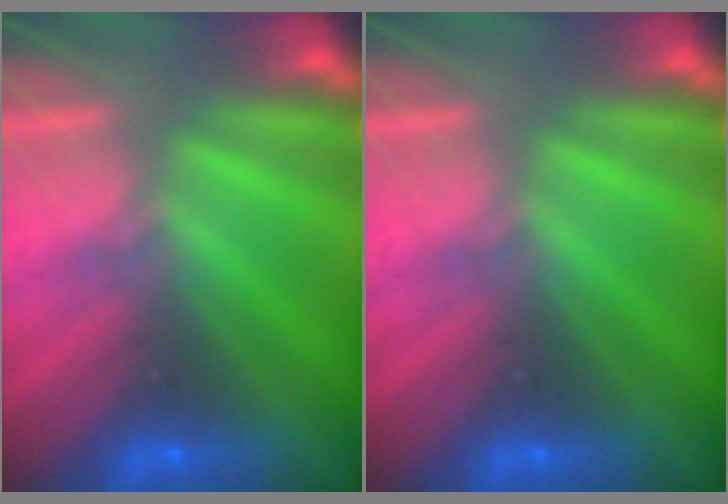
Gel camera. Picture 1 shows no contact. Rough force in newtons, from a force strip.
{"total": 0.0}